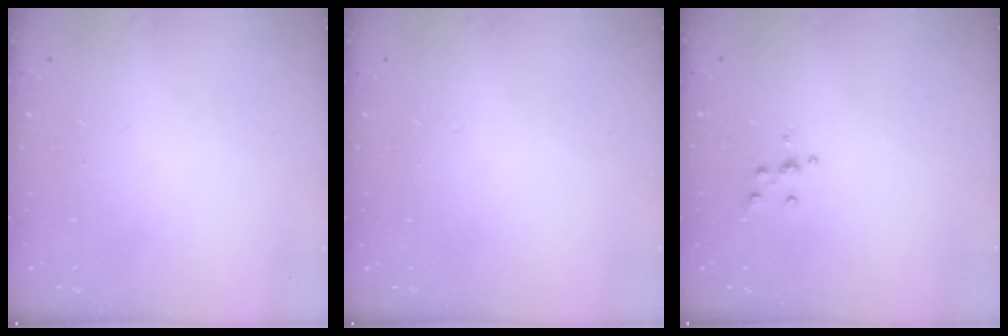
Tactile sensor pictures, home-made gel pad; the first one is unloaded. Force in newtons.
{"total": 0.0}
{"total": 4.5, "press": 4.5, "slide": 0.5}